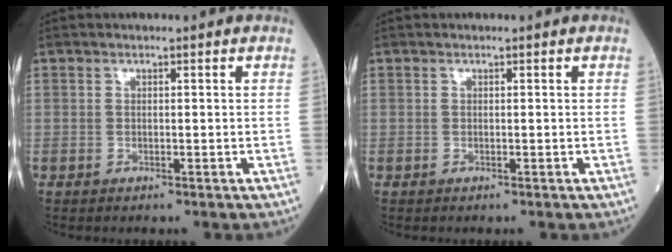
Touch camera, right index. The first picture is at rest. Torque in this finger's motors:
{"motor_torque": [0.03, -0.03, -0.04, -0.01]}